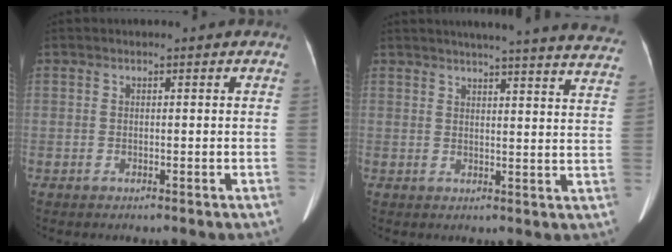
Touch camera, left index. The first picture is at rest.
{"total": 25.7, "force": [23.8, 1.0, 9.6], "torque": [-0.130, -0.065, 0.264]}